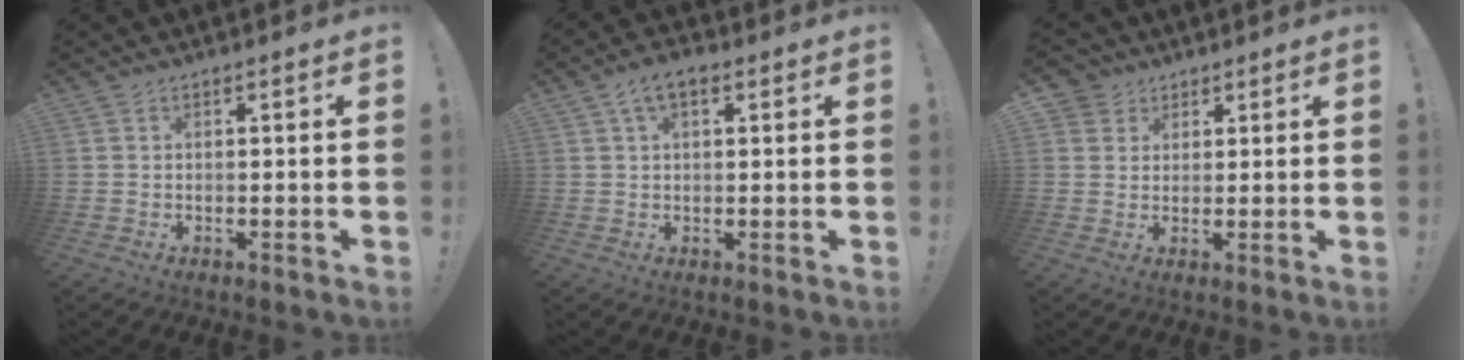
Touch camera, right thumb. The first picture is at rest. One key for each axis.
{"total": 5.4, "fx": 2.3, "fy": 2.7, "fz": 4.0, "tx": -0.064, "ty": 0.002, "tz": 0.043}
{"total": 4.6, "fx": 2.6, "fy": 3.8, "fz": 0.4, "tx": -0.002, "ty": -0.017, "tz": 0.049}